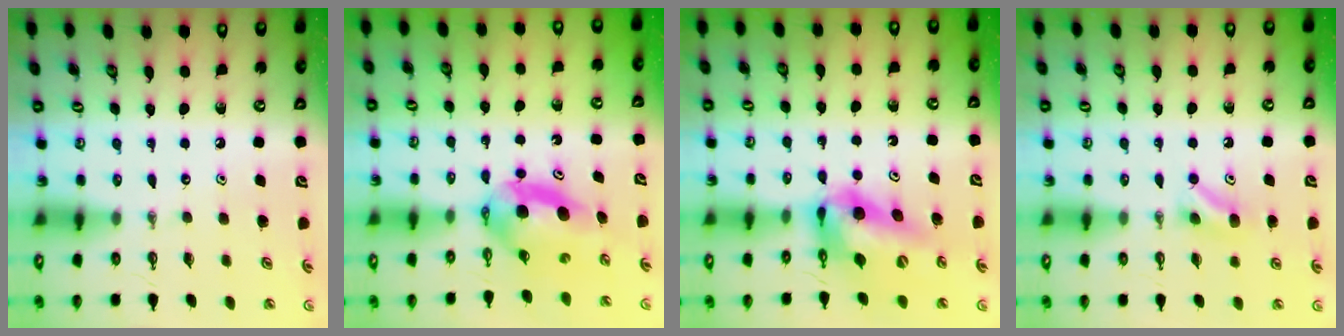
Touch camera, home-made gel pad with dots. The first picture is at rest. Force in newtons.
{"total": 6.1, "press": 5.5, "slide": 2.6}
{"total": 12.9, "press": 12.8, "slide": 1.1}
{"total": 5.1, "press": 4.9, "slide": 1.4}